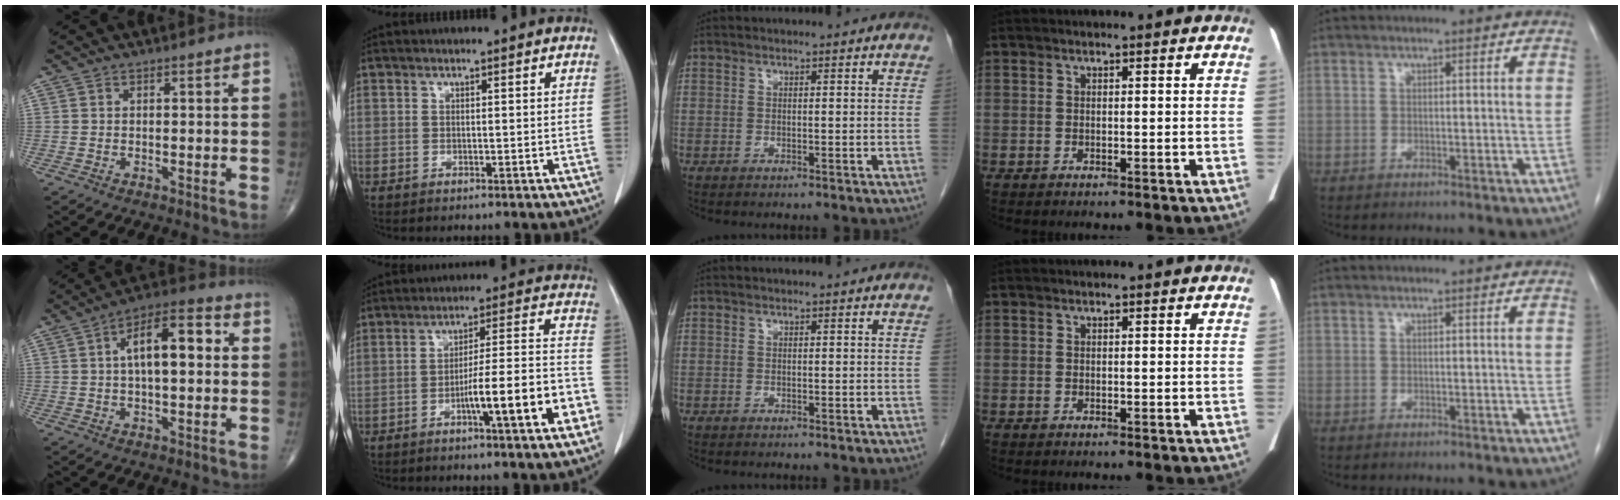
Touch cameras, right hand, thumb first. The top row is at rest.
{"thumb": {"total": 12.1, "force": [1.8, 5.2, 10.8], "torque": [-0.166, 0.027, 0.020]}, "index": {"total": 13.2, "force": [-5.3, 0.8, 12.1], "torque": [-0.173, 0.018, -0.076]}}